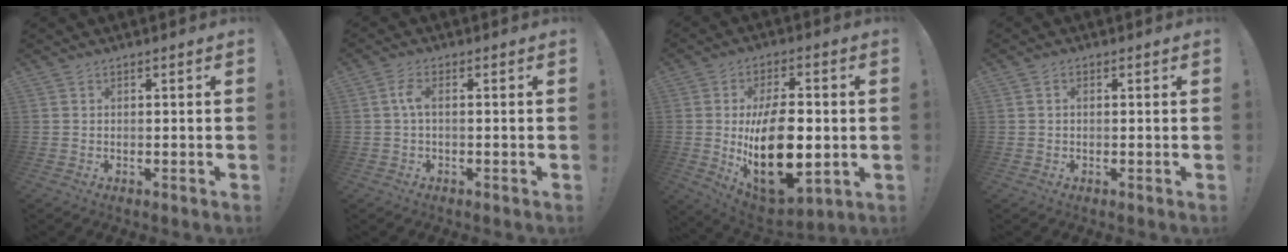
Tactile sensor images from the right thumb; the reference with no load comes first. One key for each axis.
{"total": 3.8, "fx": 0.1, "fy": 1.1, "fz": 3.7, "tx": -0.075, "ty": 0.001, "tz": -0.001}
{"total": 22.5, "fx": -1.5, "fy": 12.0, "fz": 19.1, "tx": -0.332, "ty": -0.015, "tz": -0.014}
{"total": 1.0, "fx": 0.0, "fy": 0.7, "fz": 0.8, "tx": -0.020, "ty": 0.005, "tz": 0.000}